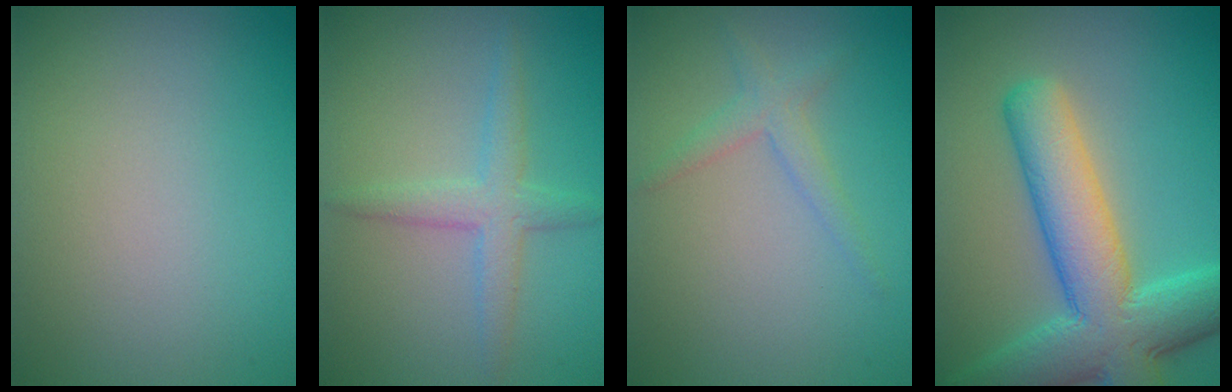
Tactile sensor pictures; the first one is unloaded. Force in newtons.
{"total": 2.7, "press": 2.7, "slide": 0.1}
{"total": 1.8, "press": 1.8, "slide": 0.1}
{"total": 9.4, "press": 9.4, "slide": 0.4}